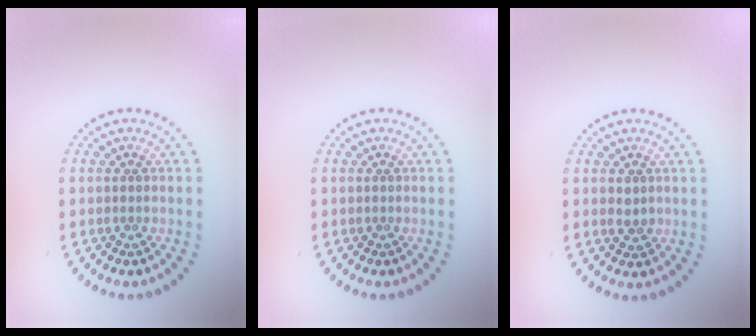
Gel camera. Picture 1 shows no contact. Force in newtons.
{"total": 0.0}
{"total": 1.2, "press": 1.2, "slide": 0.1}